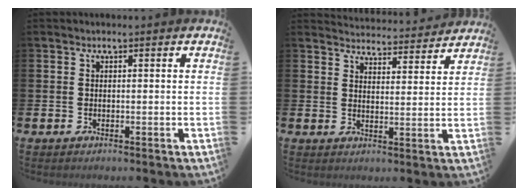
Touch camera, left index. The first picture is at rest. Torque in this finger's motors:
{"motor_torque": [0.39, -0.59, 0.14, 0.01]}